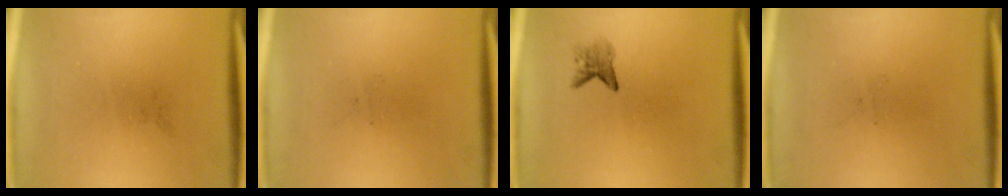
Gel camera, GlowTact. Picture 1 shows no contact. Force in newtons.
{"total": 0.0}
{"total": 1.8}
{"total": 0.0}